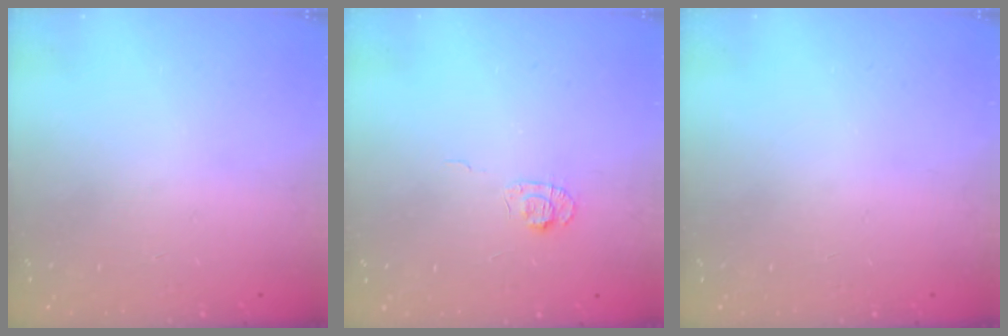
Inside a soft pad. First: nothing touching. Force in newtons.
{"total": 5.6, "press": 5.6, "slide": 0.7}
{"total": 0.0}